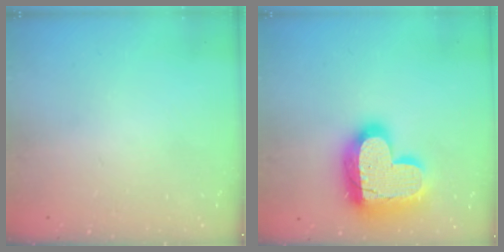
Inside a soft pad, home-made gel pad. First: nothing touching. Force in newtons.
{"total": 23.4, "press": 23.3, "slide": 1.7}